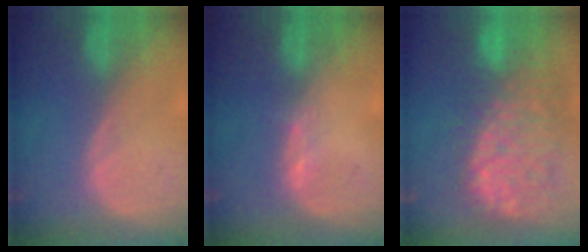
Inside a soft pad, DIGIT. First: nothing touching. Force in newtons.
{"total": 1.0, "press": 0.8, "slide": 0.5}
{"total": 13.2, "press": 11.3, "slide": 6.9}